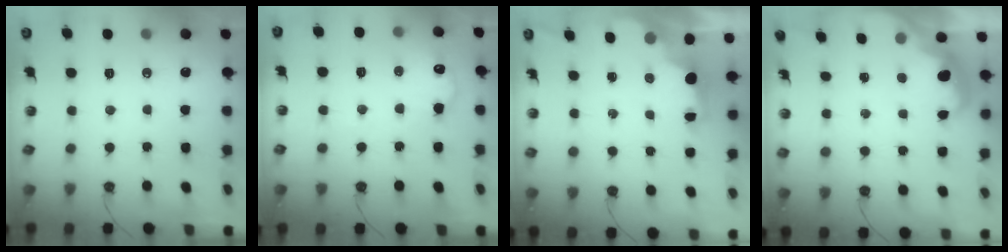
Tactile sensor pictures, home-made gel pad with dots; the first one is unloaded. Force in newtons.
{"total": 10.8, "press": 10.8, "slide": 0.3}
{"total": 2.1, "press": 2.0, "slide": 0.7}
{"total": 3.3, "press": 3.1, "slide": 1.0}